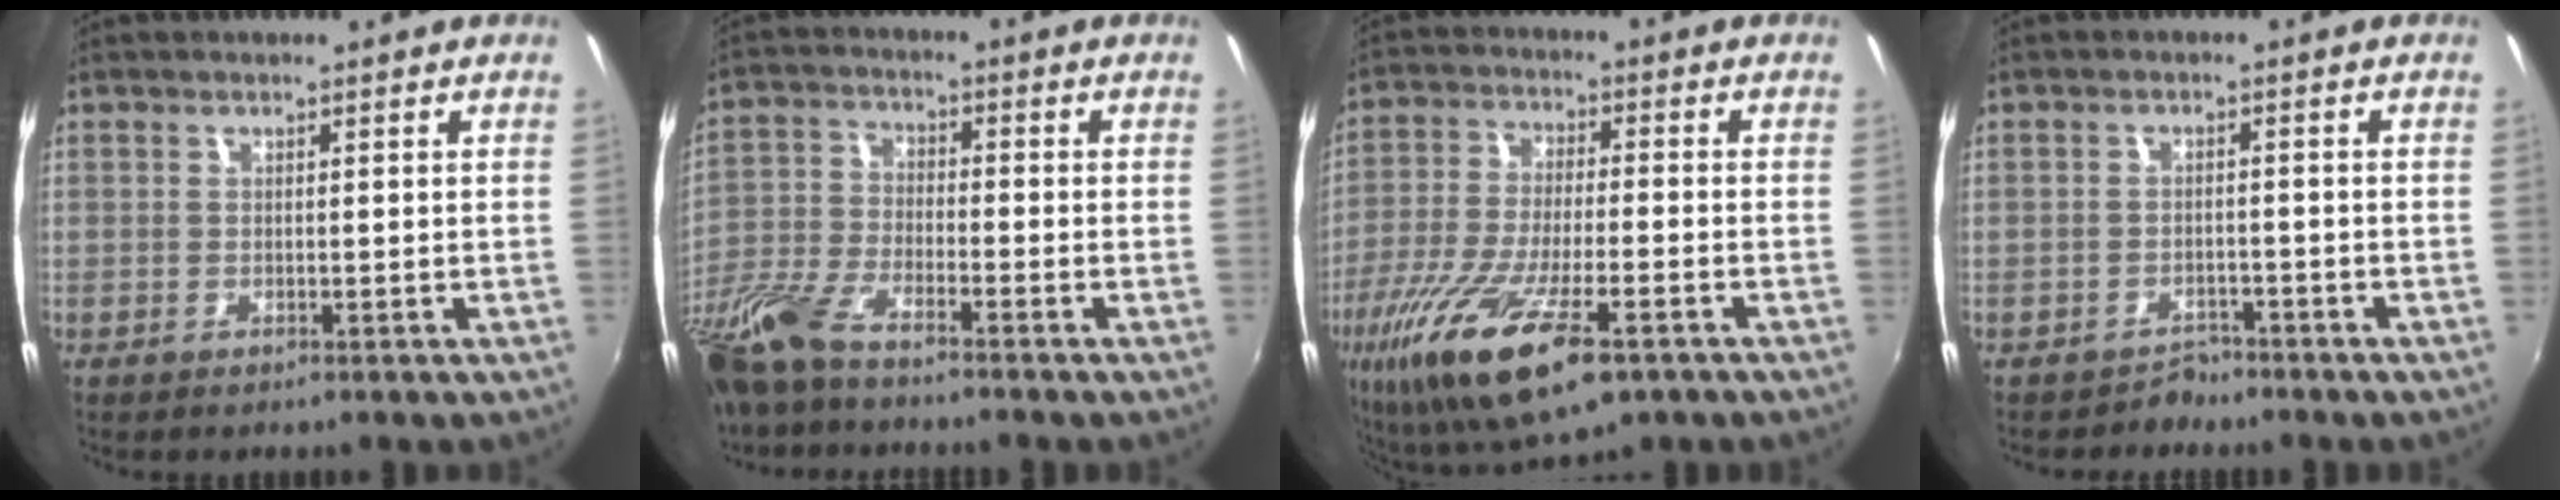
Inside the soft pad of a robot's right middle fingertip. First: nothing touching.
{"total": 12.0, "force": [-9.3, 2.7, 7.0], "torque": [-0.165, -0.020, -0.193]}
{"total": 19.8, "force": [-10.2, 6.0, 15.9], "torque": [-0.326, -0.064, -0.182]}
{"total": 2.6, "force": [-2.2, 1.3, -0.2], "torque": [0.000, 0.002, -0.036]}